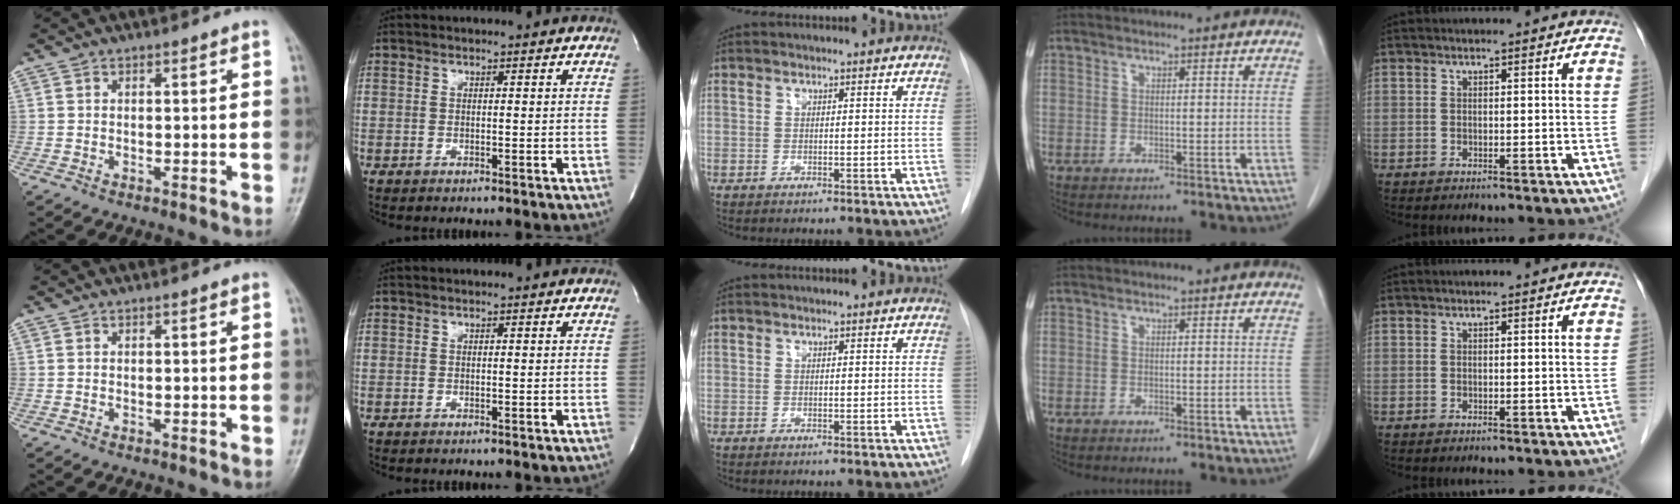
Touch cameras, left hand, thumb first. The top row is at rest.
{}